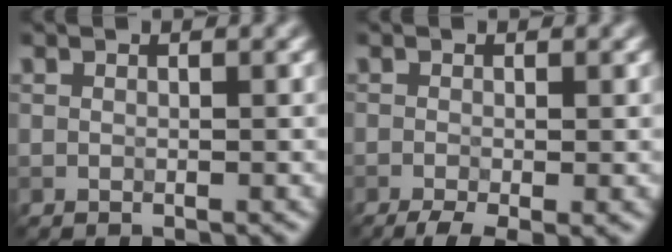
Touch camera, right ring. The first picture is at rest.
{"total": 3.6, "force": [-1.8, 0.9, 2.9], "torque": [-0.047, -0.008, -0.031]}